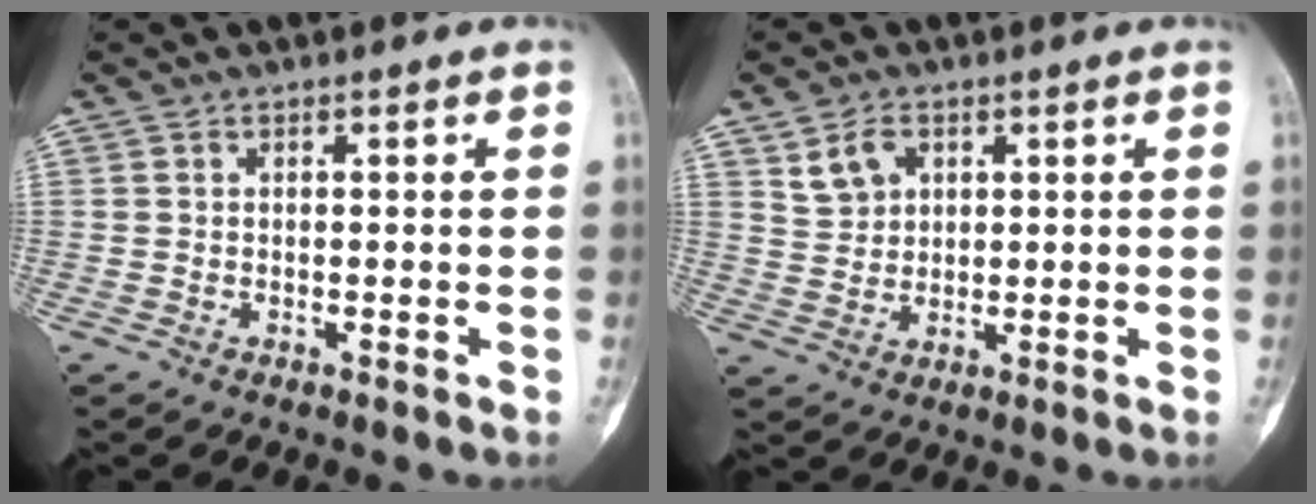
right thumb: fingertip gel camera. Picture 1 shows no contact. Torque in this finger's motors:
{"motor_torque": [-0.33, 0.31, -0.01, 0.05, 0.00]}